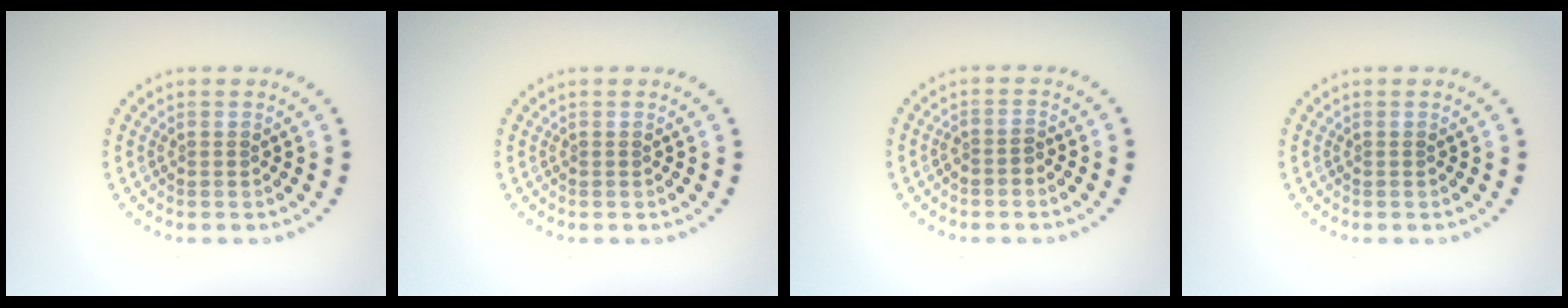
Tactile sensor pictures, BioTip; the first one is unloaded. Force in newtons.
{"total": 0.0}
{"total": 1.1, "press": 1.0, "slide": 0.5}
{"total": 0.0}